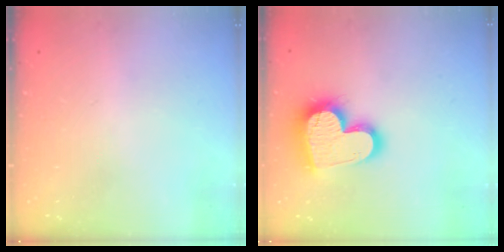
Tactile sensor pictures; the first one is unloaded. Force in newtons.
{"total": 18.1, "press": 18.0, "slide": 1.5}